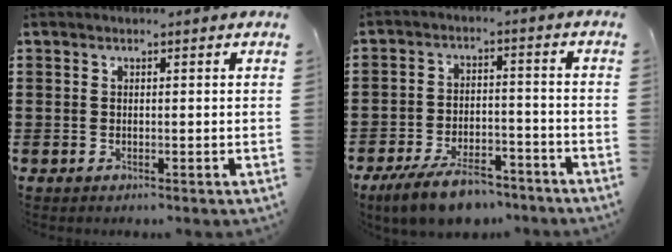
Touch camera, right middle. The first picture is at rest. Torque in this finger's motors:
{"motor_torque": [1.47, -0.24, 0.72, 0.10]}